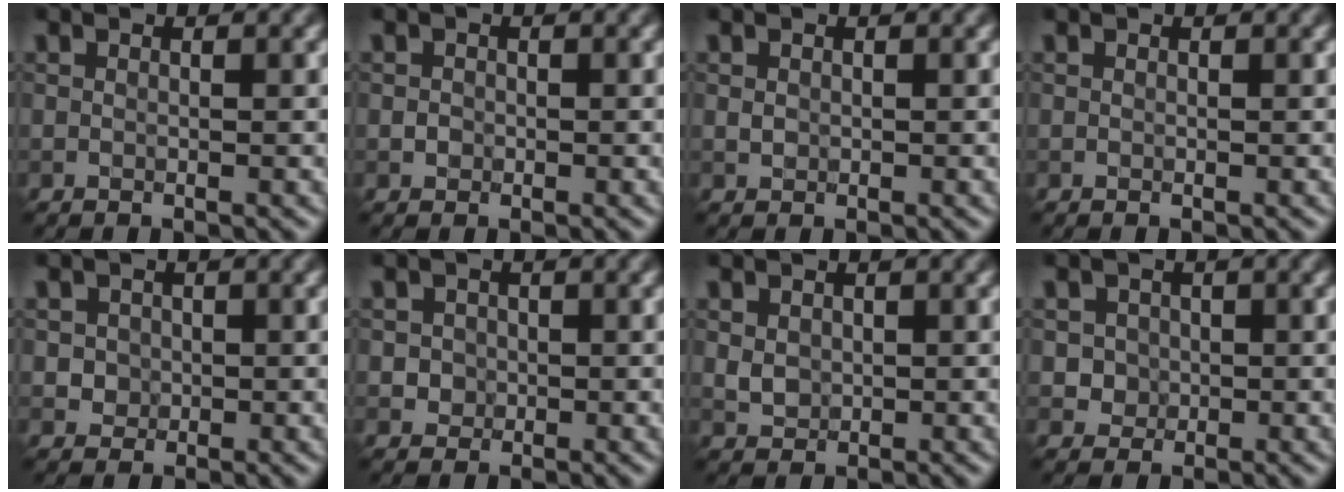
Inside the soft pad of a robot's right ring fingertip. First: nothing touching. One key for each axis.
{"total": 0.7, "fx": -0.2, "fy": 0.6, "fz": 0.2, "tx": 0.000, "ty": -0.002, "tz": -0.005}
{"total": 0.7, "fx": 0.1, "fy": 0.6, "fz": 0.3, "tx": -0.005, "ty": -0.002, "tz": 0.001}
{"total": 0.0}
{"total": 1.5, "fx": 0.1, "fy": 1.5, "fz": 0.4, "tx": 0.002, "ty": -0.001, "tz": 0.013}
{"total": 1.3, "fx": 0.0, "fy": 1.3, "fz": 0.3, "tx": 0.008, "ty": -0.002, "tz": 0.007}
{"total": 1.4, "fx": 0.2, "fy": 1.2, "fz": 0.7, "tx": -0.015, "ty": -0.002, "tz": 0.007}
{"total": 2.0, "fx": 0.3, "fy": 1.9, "fz": 0.6, "tx": 0.001, "ty": 0.001, "tz": 0.015}